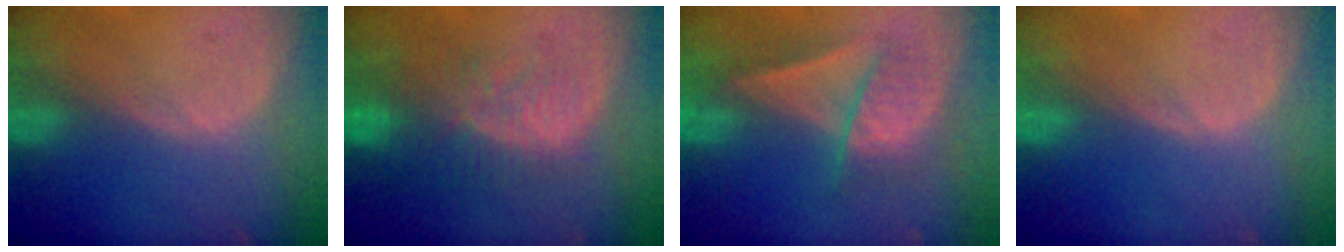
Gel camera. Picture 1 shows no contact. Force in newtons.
{"total": 10.2, "press": 8.6, "slide": 5.4}
{"total": 6.6, "press": 6.6, "slide": 0.5}
{"total": 0.0}